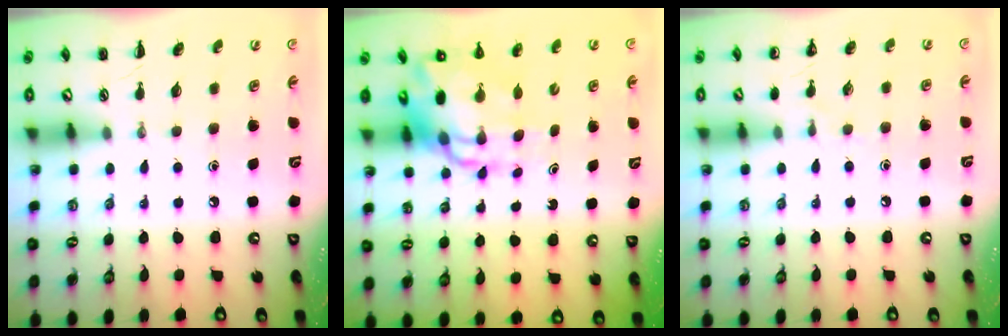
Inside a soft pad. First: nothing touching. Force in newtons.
{"total": 11.5, "press": 11.1, "slide": 3.1}
{"total": 4.8, "press": 4.5, "slide": 1.5}